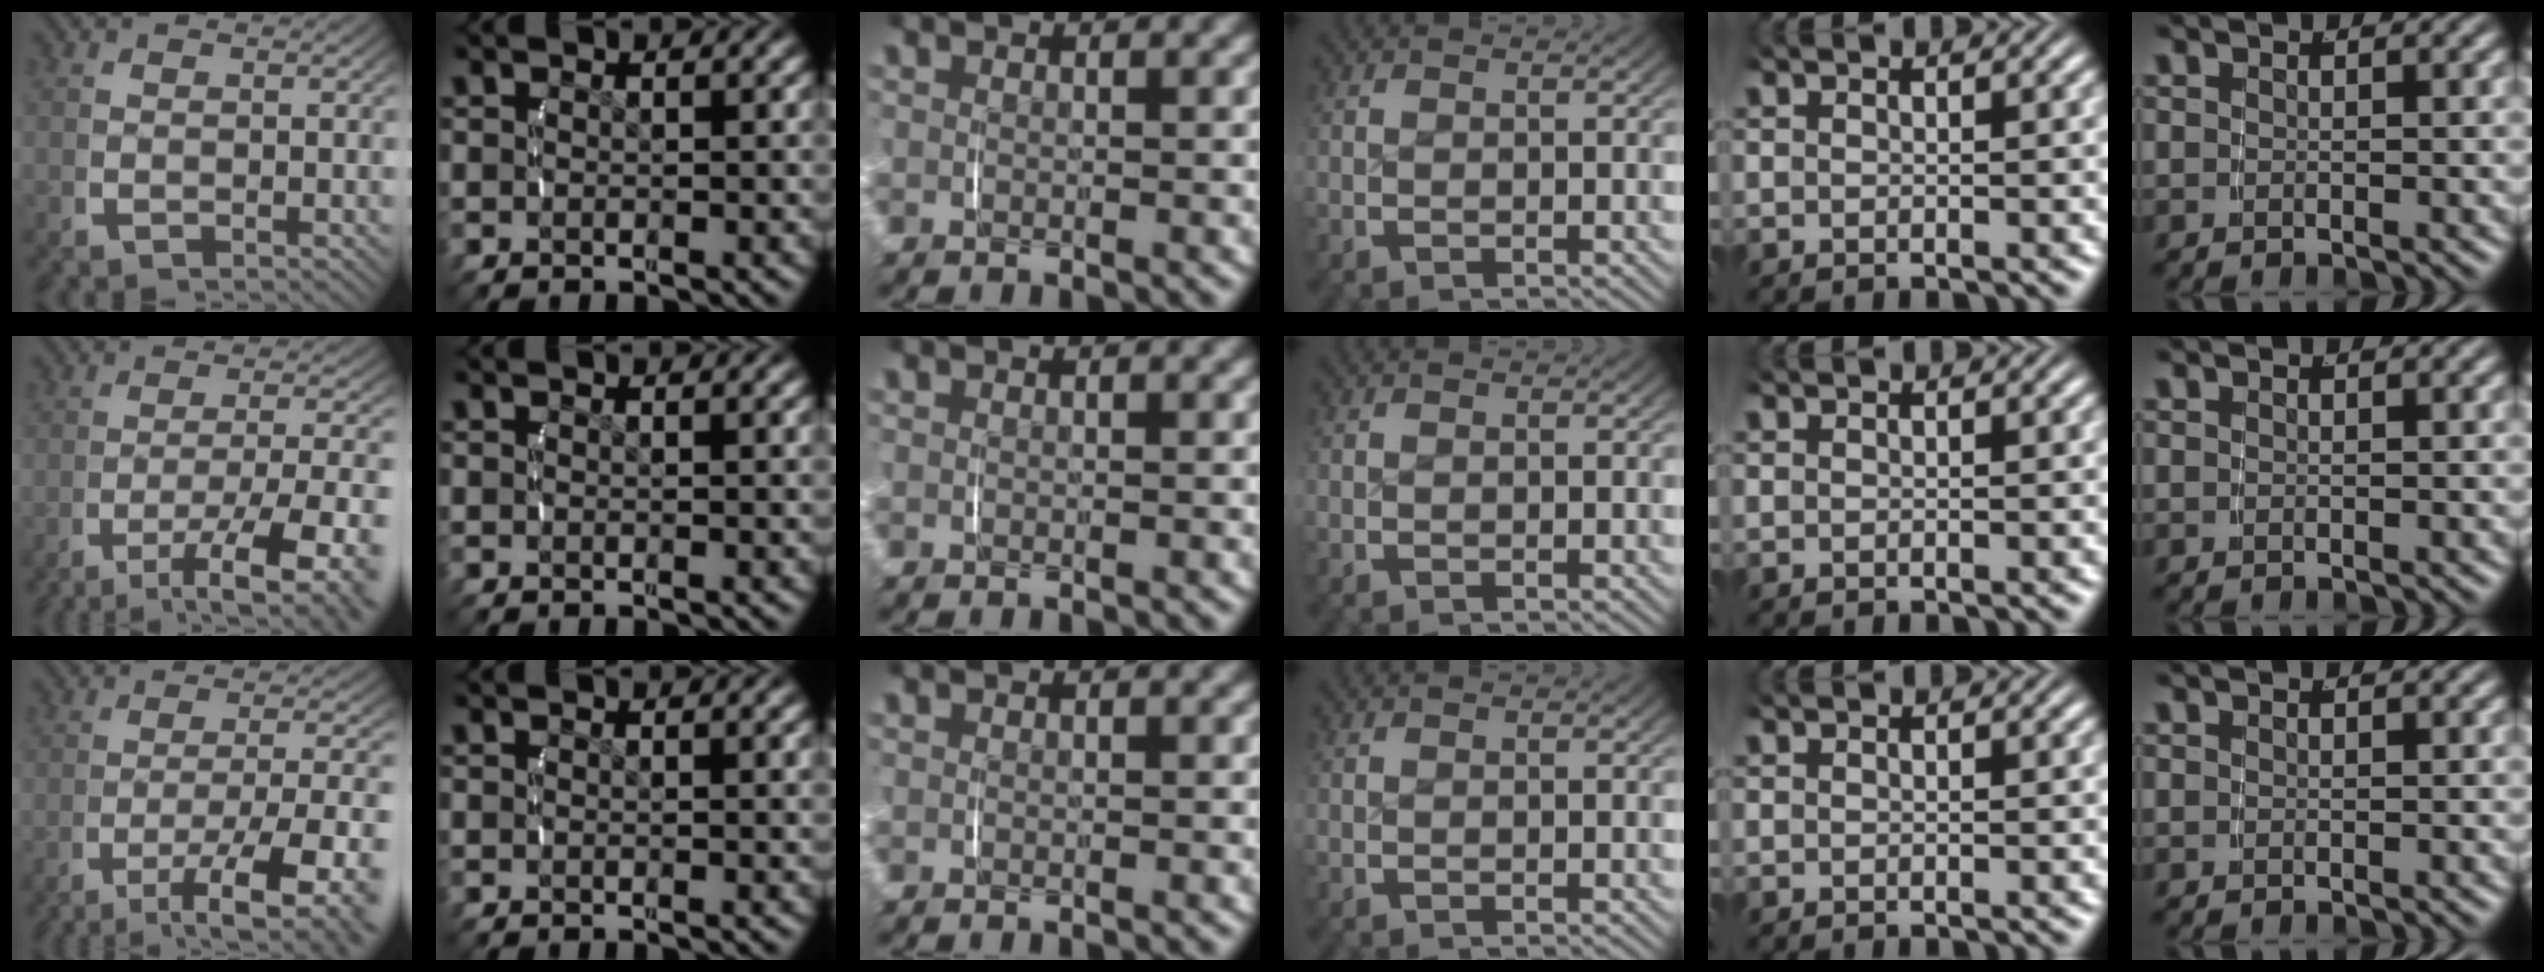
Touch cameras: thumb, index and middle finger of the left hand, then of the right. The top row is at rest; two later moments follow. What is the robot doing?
{"motion": "lift_and_place", "object": "jewelry box"}